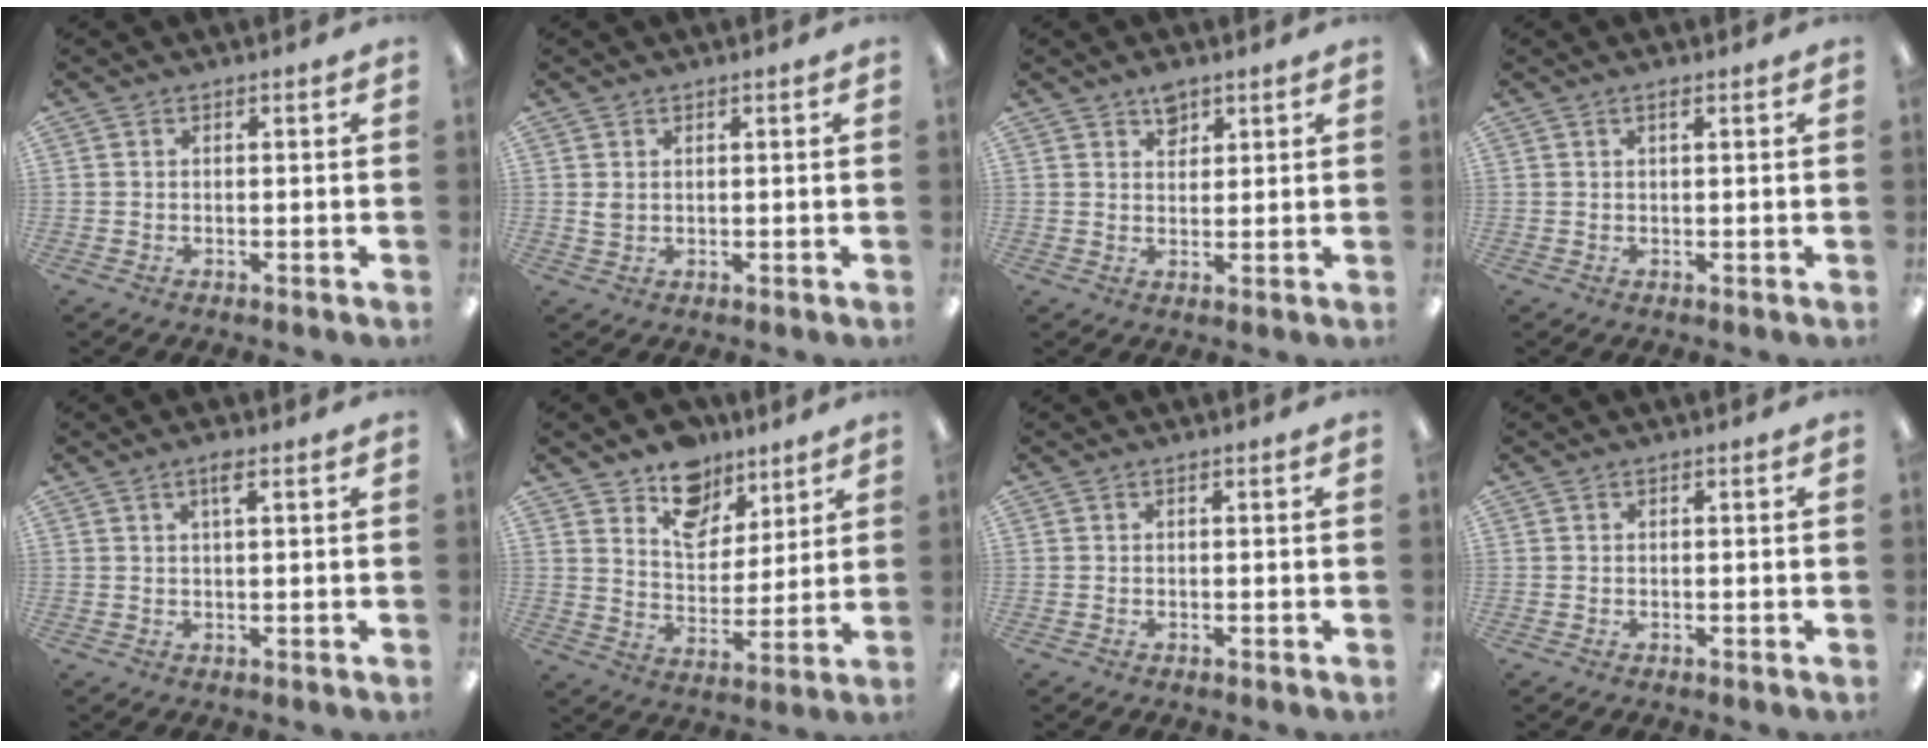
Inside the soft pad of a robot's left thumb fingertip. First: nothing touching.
{"total": 1.8, "force": [0.9, 1.3, 0.8], "torque": [-0.018, 0.004, 0.015]}
{"total": 4.0, "force": [2.8, 2.4, 1.6], "torque": [-0.012, -0.011, 0.047]}
{"total": 1.1, "force": [0.8, 0.3, 0.8], "torque": [-0.016, 0.002, 0.013]}
{"total": 2.6, "force": [1.5, 0.6, 2.1], "torque": [-0.038, 0.003, 0.023]}
{"total": 11.8, "force": [8.9, 7.2, 2.8], "torque": [-0.042, -0.058, 0.167]}
{"total": 0.0}
{"total": 0.0}